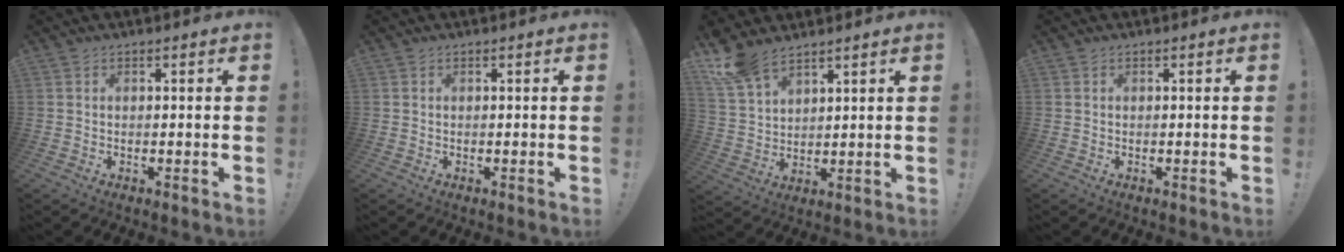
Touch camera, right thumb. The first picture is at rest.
{"total": 0.0}
{"total": 8.9, "force": [7.2, 3.8, 3.5], "torque": [-0.078, -0.038, 0.144]}
{"total": 0.0}